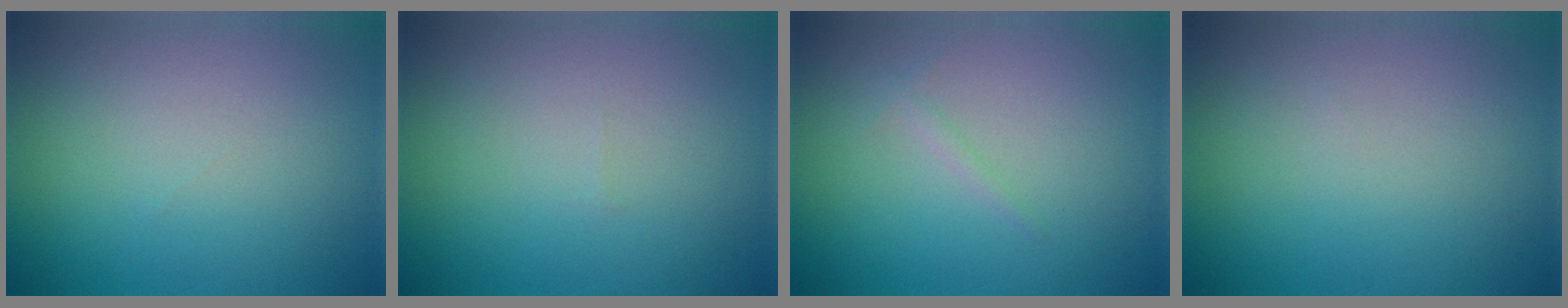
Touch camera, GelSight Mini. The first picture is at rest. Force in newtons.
{"total": 0.0}
{"total": 0.6, "press": 0.6, "slide": 0.1}
{"total": 0.0}